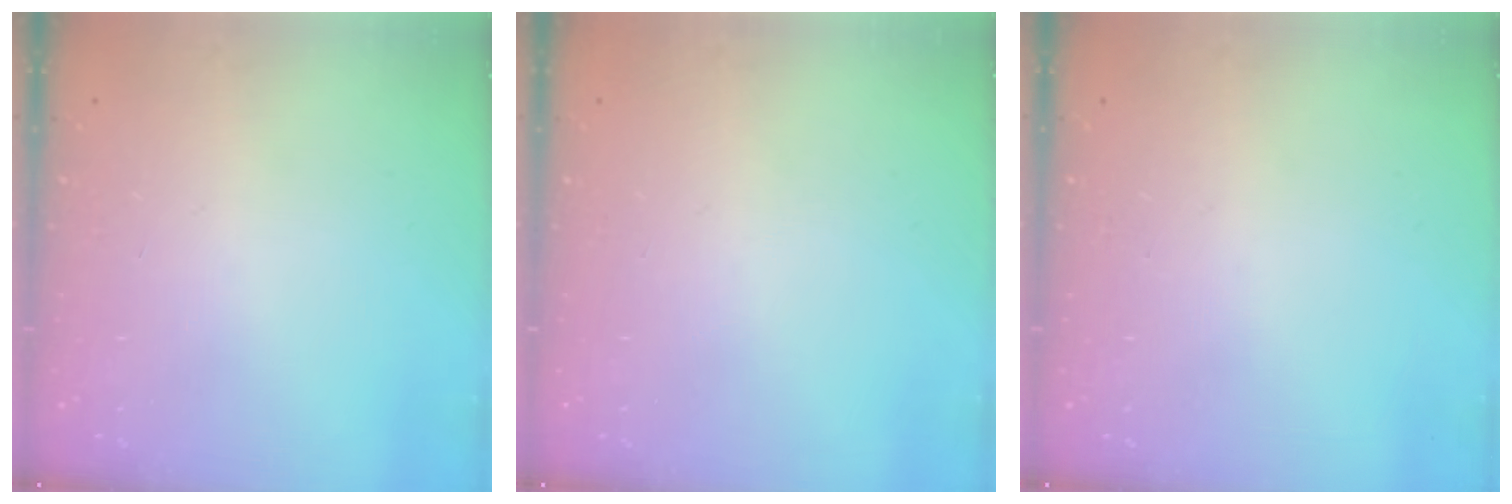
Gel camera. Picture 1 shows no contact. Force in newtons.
{"total": 0.0}
{"total": 0.0}